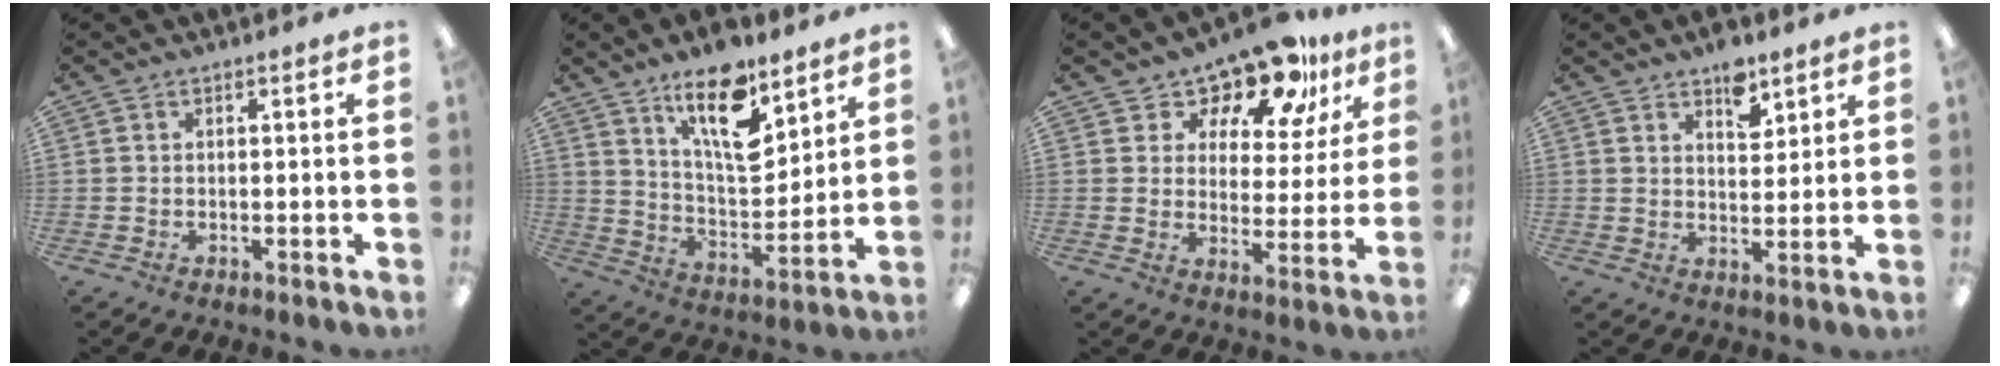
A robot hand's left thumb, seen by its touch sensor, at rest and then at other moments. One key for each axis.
{"total": 16.2, "fx": 10.8, "fy": 6.2, "fz": 10.3, "tx": -0.158, "ty": -0.064, "tz": 0.181}
{"total": 13.3, "fx": 11.2, "fy": 5.3, "fz": 4.8, "tx": -0.089, "ty": -0.078, "tz": 0.201}
{"total": 6.8, "fx": 5.0, "fy": 3.5, "fz": 3.0, "tx": -0.026, "ty": -0.030, "tz": 0.082}